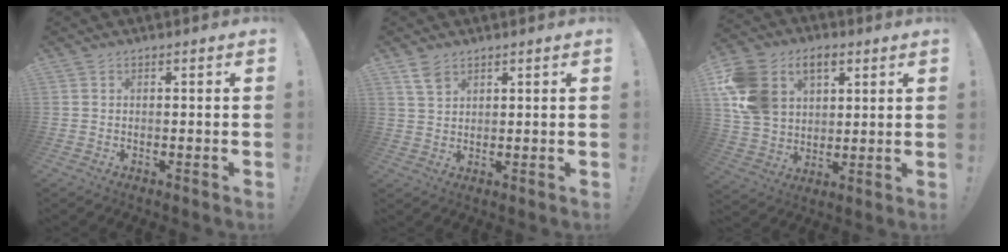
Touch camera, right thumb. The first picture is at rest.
{"total": 4.4, "force": [2.9, 2.4, 2.3], "torque": [-0.035, -0.014, 0.055]}
{"total": 17.8, "force": [7.2, 12.9, 9.9], "torque": [-0.189, -0.023, 0.141]}